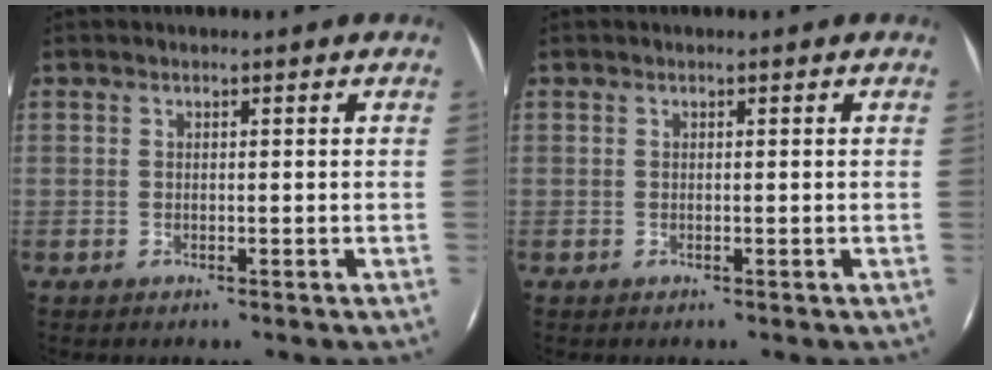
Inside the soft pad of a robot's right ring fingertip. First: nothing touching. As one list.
[{"total": 0.0}]